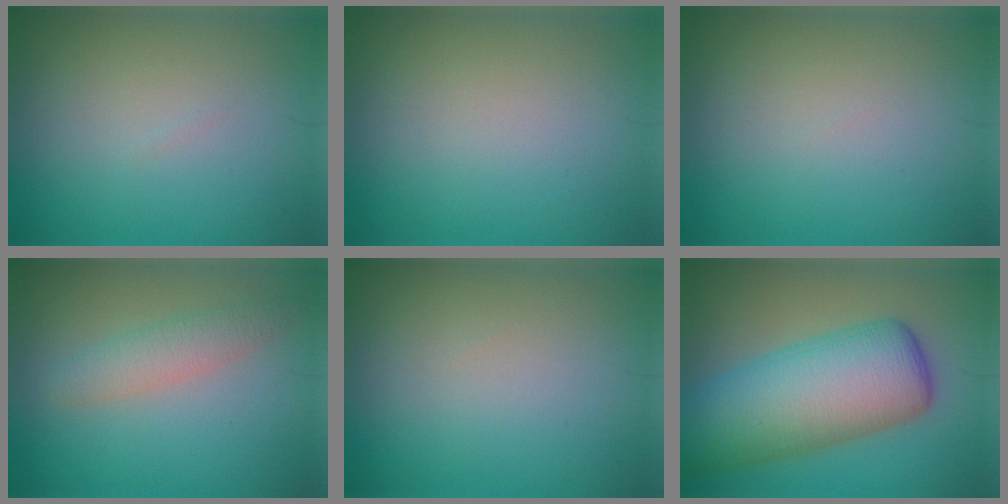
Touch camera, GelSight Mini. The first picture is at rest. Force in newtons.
{"total": 0.0}
{"total": 0.0}
{"total": 2.6, "press": 2.6, "slide": 0.2}
{"total": 0.0}
{"total": 11.3, "press": 11.2, "slide": 0.4}